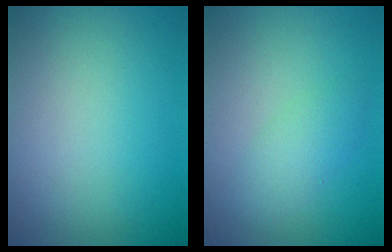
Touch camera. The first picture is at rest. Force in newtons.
{"total": 2.2, "press": 2.2, "slide": 0.1}